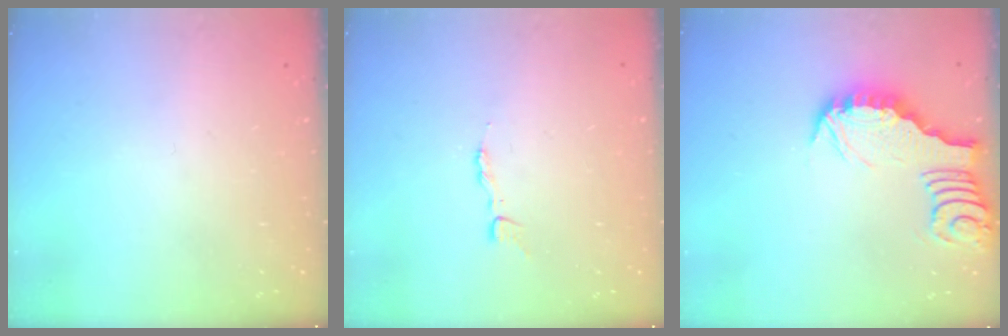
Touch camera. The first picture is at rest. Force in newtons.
{"total": 3.2, "press": 3.2, "slide": 0.3}
{"total": 3.1, "press": 3.1, "slide": 0.4}